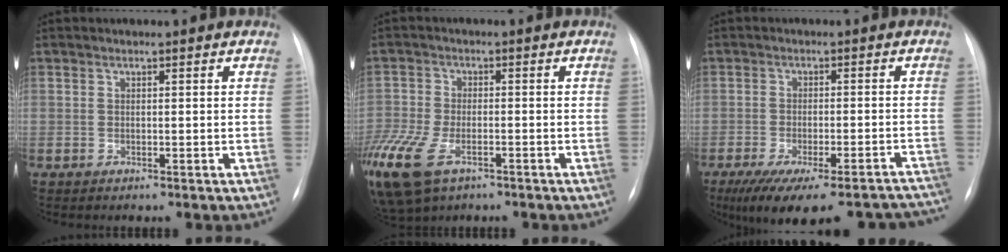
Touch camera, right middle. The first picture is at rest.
{"total": 18.8, "force": [-10.3, 10.6, 11.6], "torque": [-0.350, -0.032, -0.179]}
{"total": 19.9, "force": [-16.9, 4.9, 9.3], "torque": [-0.106, 0.000, -0.218]}